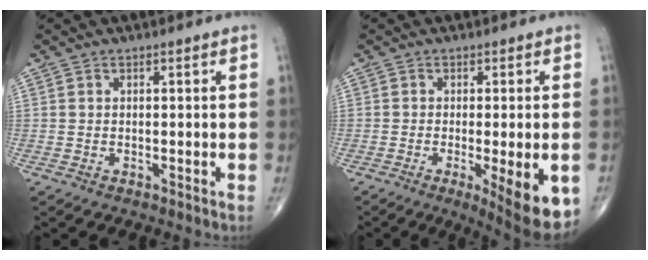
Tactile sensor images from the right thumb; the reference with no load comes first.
{"total": 12.3, "force": [-4.2, 3.0, 11.1], "torque": [-0.119, -0.014, -0.050]}